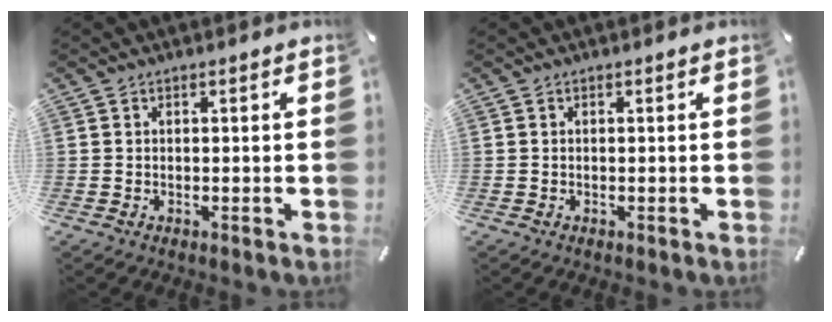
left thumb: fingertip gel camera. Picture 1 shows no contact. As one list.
[{"total": 0.0}]